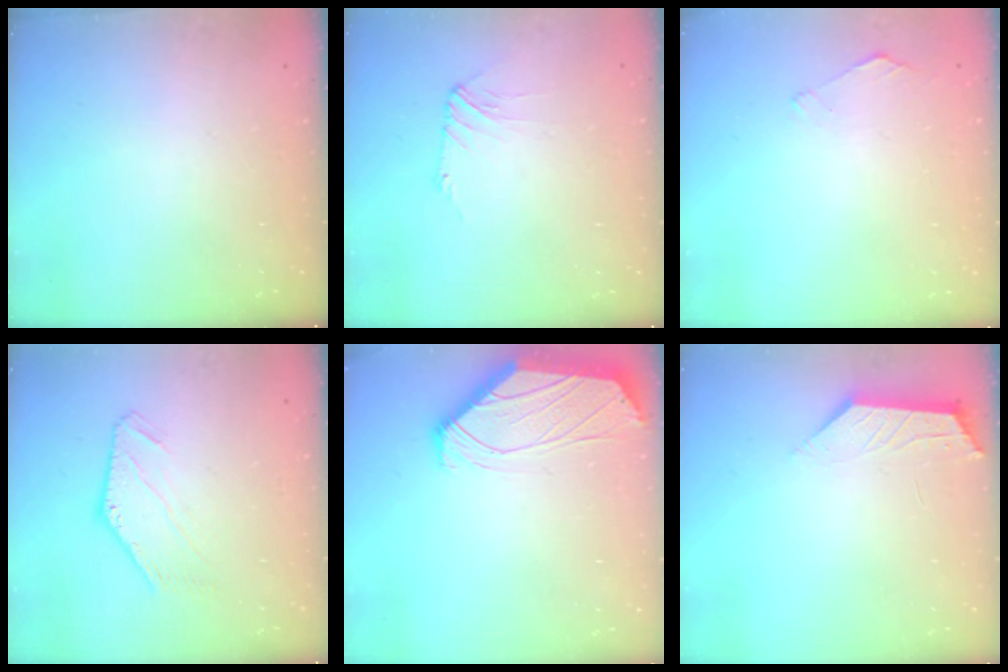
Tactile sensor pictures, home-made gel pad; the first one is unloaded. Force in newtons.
{"total": 4.7, "press": 4.6, "slide": 0.7}
{"total": 1.3, "press": 1.2, "slide": 0.3}
{"total": 1.0, "press": 1.0, "slide": 0.2}
{"total": 0.6, "press": 0.5, "slide": 0.2}
{"total": 1.9, "press": 1.9, "slide": 0.4}